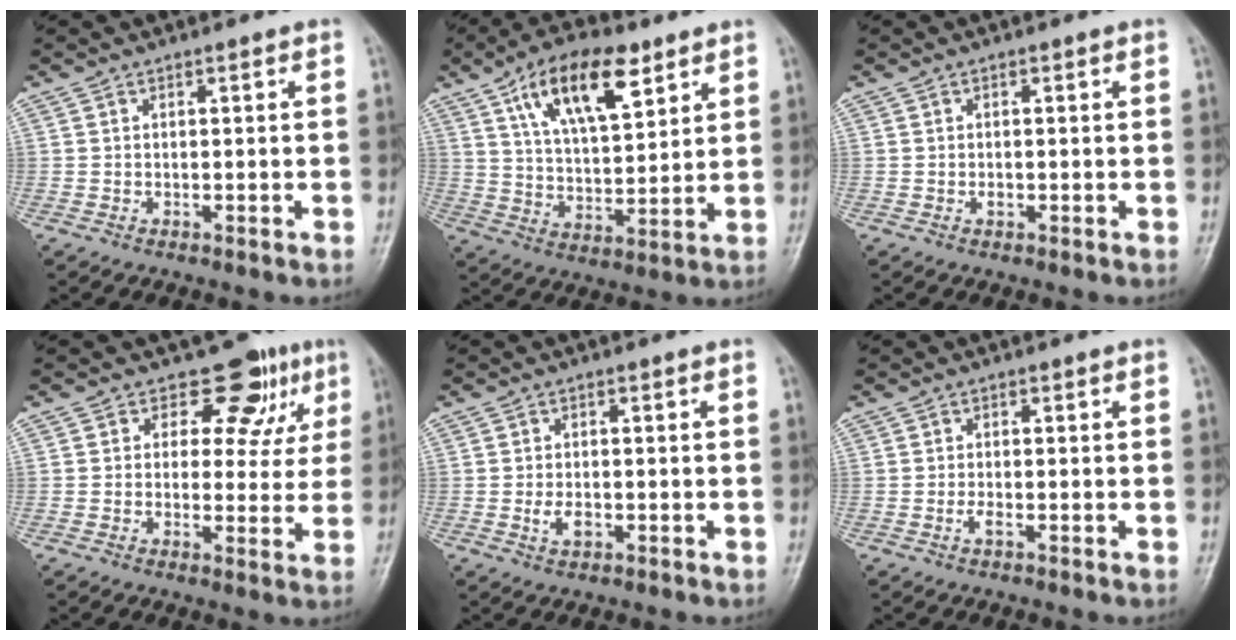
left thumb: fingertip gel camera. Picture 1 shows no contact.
{"total": 15.7, "force": [8.1, 7.1, 11.5], "torque": [-0.162, -0.028, 0.144]}
{"total": 1.2, "force": [-0.3, 0.9, 0.7], "torque": [-0.004, 0.001, -0.007]}
{"total": 8.7, "force": [4.8, 6.1, 4.0], "torque": [-0.002, -0.017, 0.053]}
{"total": 3.1, "force": [-0.9, 2.0, 2.2], "torque": [-0.035, 0.001, -0.017]}
{"total": 1.5, "force": [-0.7, 0.7, 1.2], "torque": [-0.021, -0.001, -0.016]}